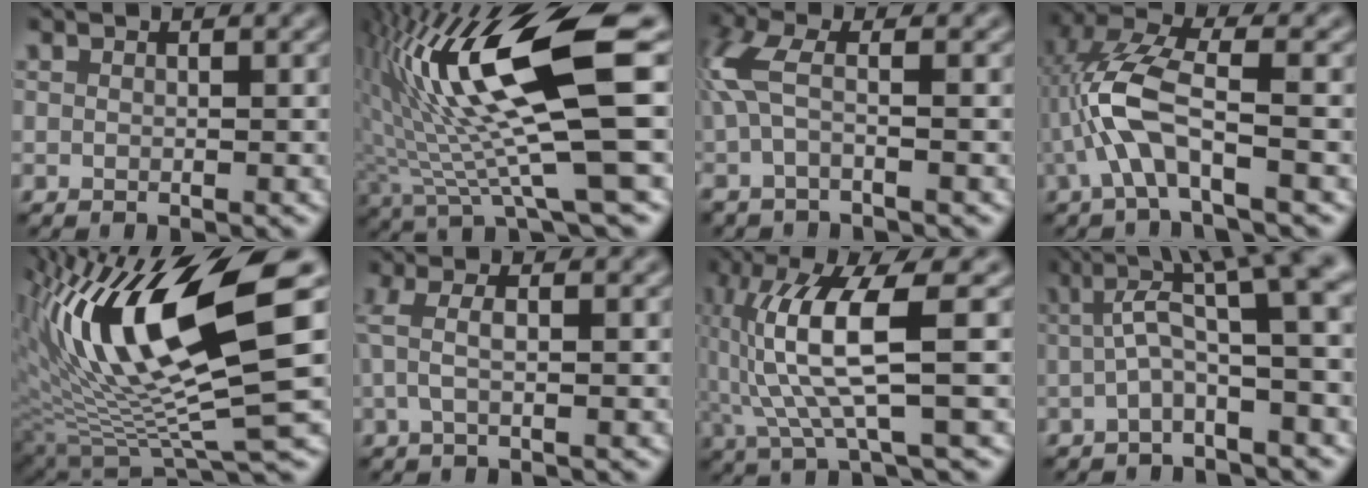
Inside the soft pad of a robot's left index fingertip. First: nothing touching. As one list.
[{"total": 14.0, "force": [2.9, 2.6, 13.4], "torque": [-0.229, 0.004, 0.058]}, {"total": 4.3, "force": [-0.2, 1.4, 4.1], "torque": [-0.109, 0.005, -0.014]}, {"total": 5.8, "force": [-1.7, 1.7, 5.3], "torque": [-0.121, 0.014, -0.038]}, {"total": 14.4, "force": [3.6, 3.9, 13.4], "torque": [-0.259, 0.002, 0.074]}, {"total": 2.4, "force": [0.1, 0.6, 2.3], "torque": [-0.053, 0.004, 0.001]}, {"total": 8.5, "force": [0.5, 1.8, 8.3], "torque": [-0.179, 0.000, 0.017]}, {"total": 7.5, "force": [1.6, 2.0, 7.0], "torque": [-0.110, 0.024, 0.013]}]